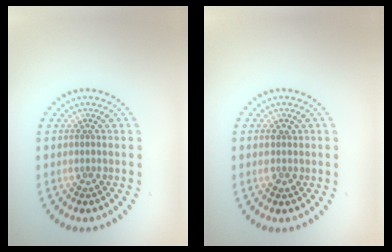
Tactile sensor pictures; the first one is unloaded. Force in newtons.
{"total": 1.6, "press": 1.5, "slide": 0.4}